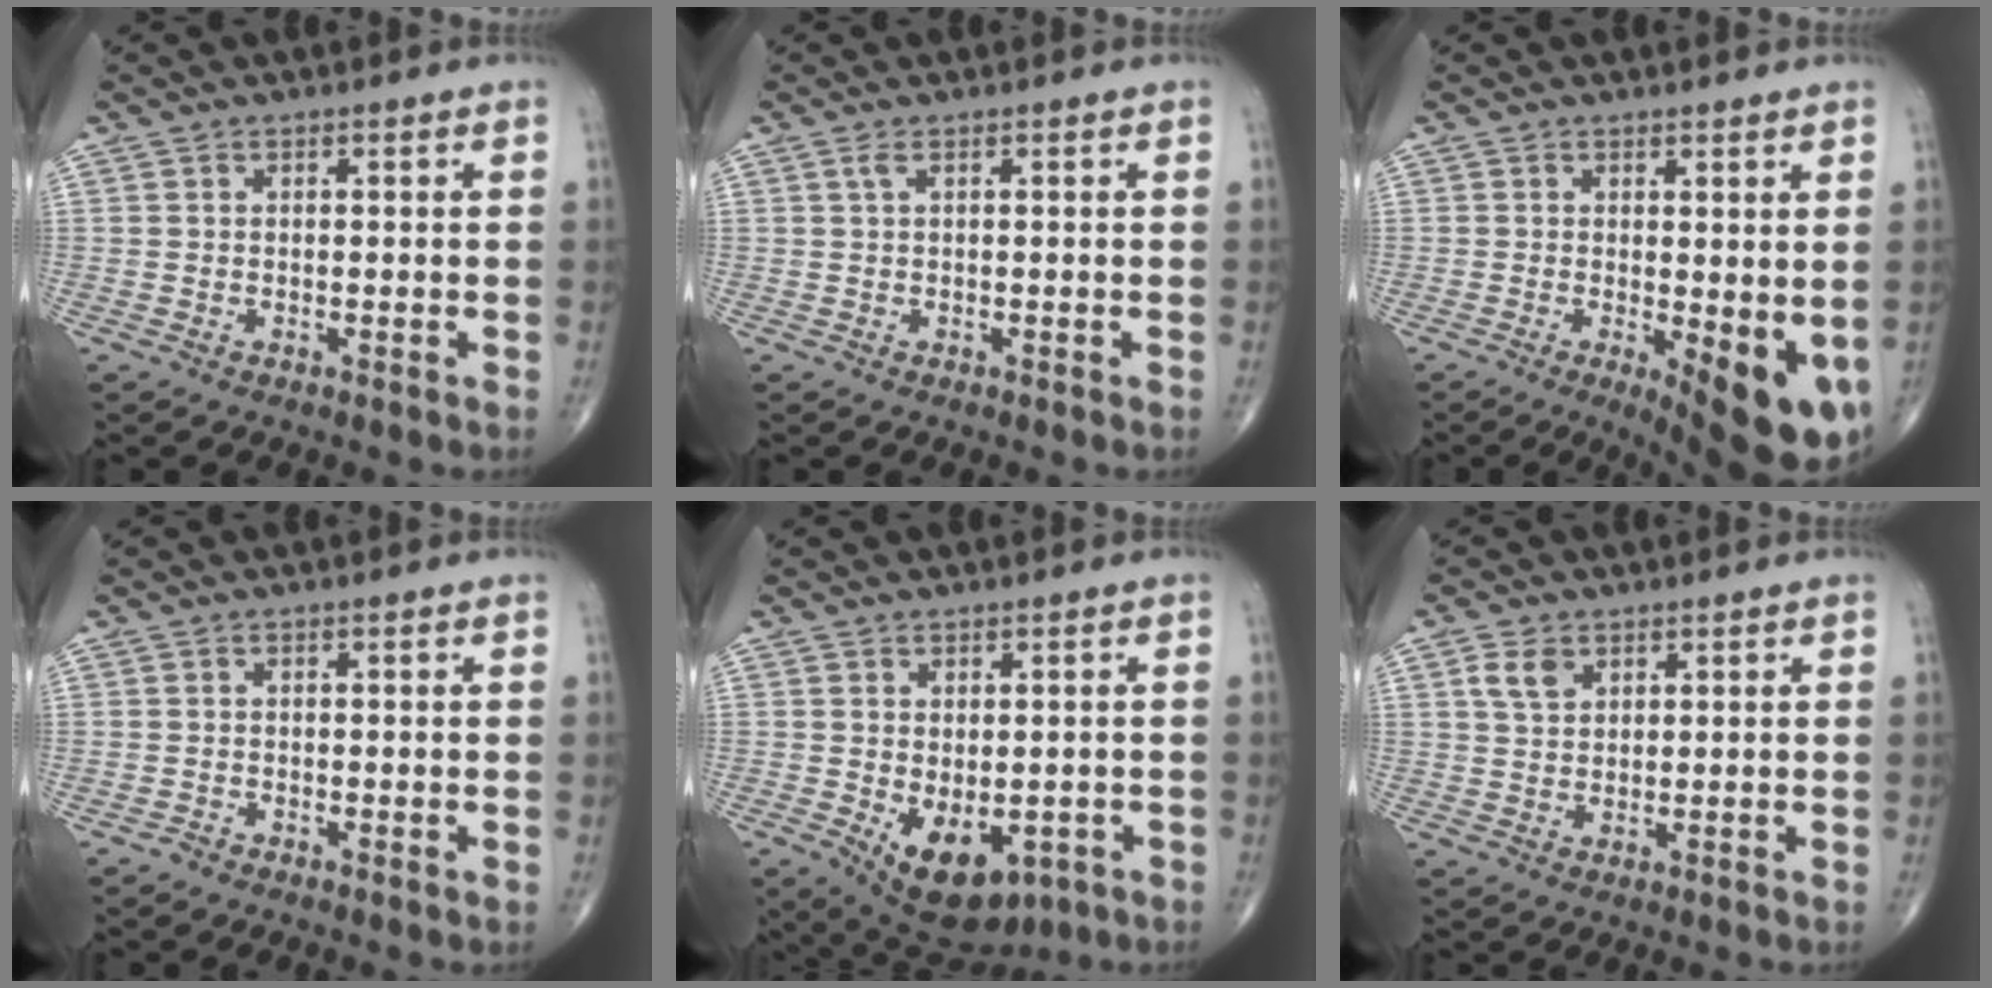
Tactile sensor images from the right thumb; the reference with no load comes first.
{"total": 0.9, "force": [0.4, 0.2, 0.8], "torque": [-0.028, 0.007, 0.008]}
{"total": 10.7, "force": [-1.7, 3.6, 9.9], "torque": [-0.122, -0.023, -0.013]}
{"total": 0.5, "force": [-0.4, 0.2, 0.3], "torque": [-0.003, -0.001, -0.014]}
{"total": 11.0, "force": [-3.5, 6.5, 8.1], "torque": [-0.096, -0.006, -0.033]}
{"total": 4.1, "force": [1.9, 2.8, 2.4], "torque": [-0.039, -0.003, 0.040]}